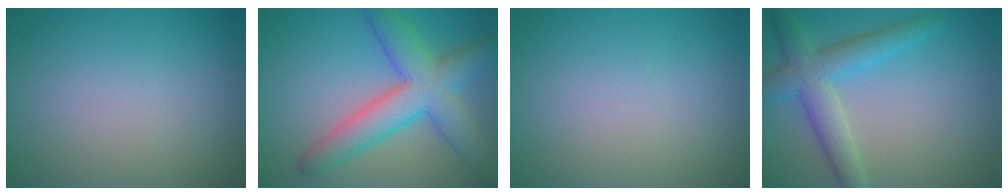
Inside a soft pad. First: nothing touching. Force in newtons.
{"total": 7.4, "press": 7.4, "slide": 0.2}
{"total": 0.0}
{"total": 4.7, "press": 4.7, "slide": 0.1}